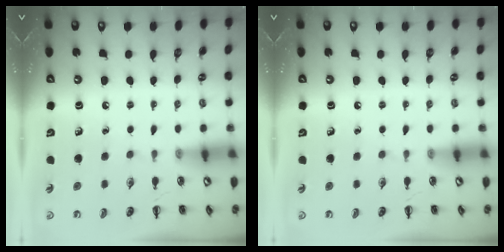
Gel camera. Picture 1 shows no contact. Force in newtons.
{"total": 0.0}